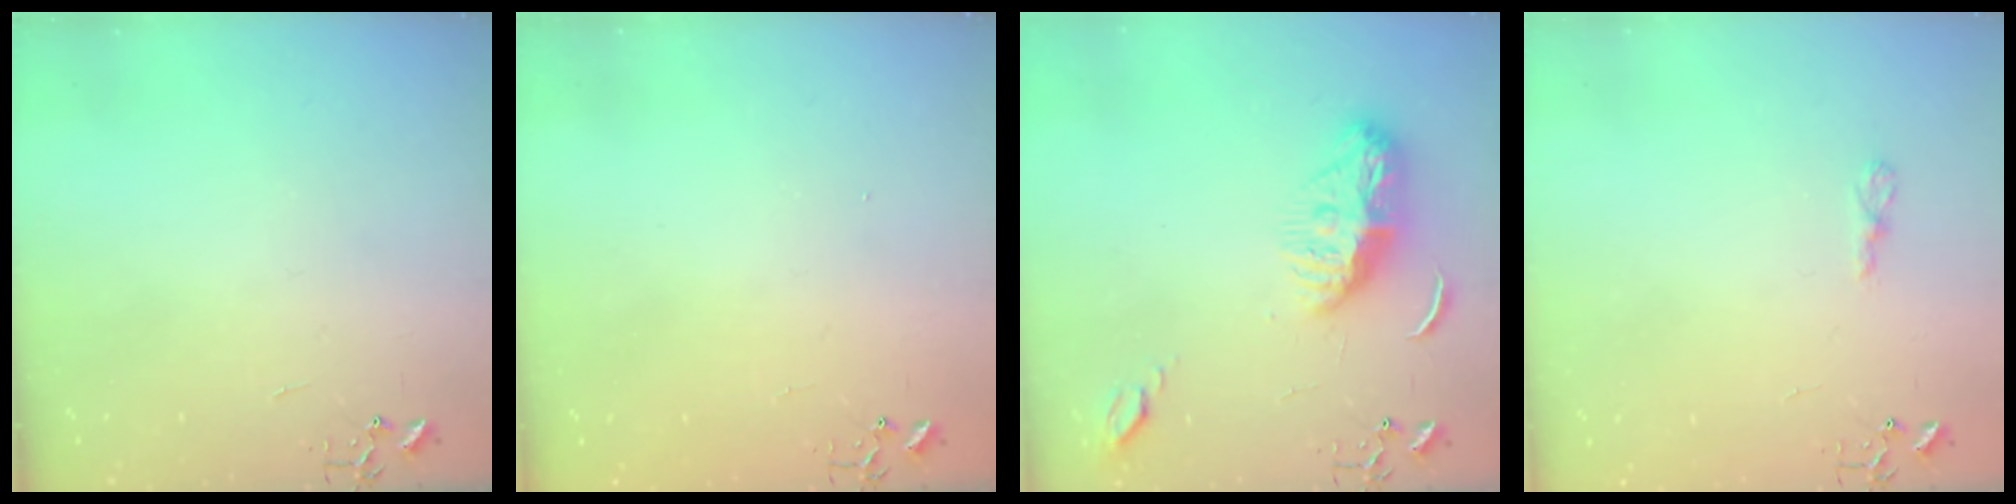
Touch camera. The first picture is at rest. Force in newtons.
{"total": 1.3, "press": 1.2, "slide": 0.1}
{"total": 11.3, "press": 11.3, "slide": 0.3}
{"total": 4.4, "press": 4.4, "slide": 0.6}